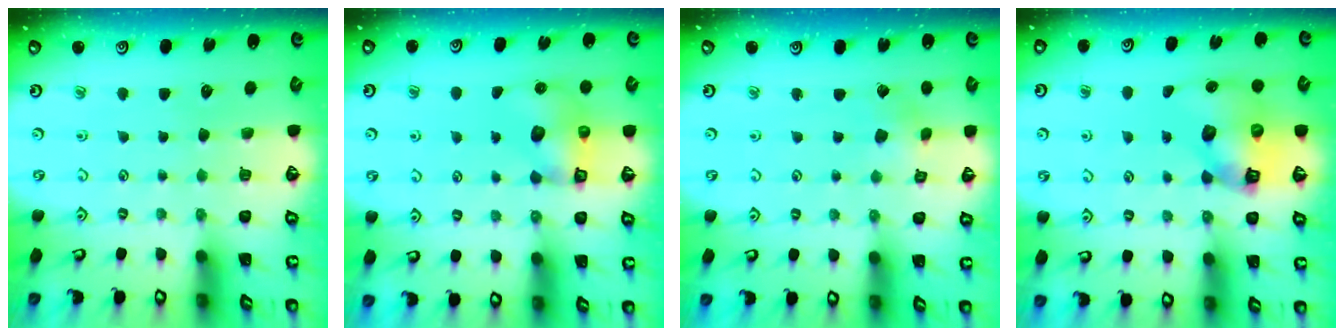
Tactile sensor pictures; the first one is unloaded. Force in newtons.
{"total": 7.6, "press": 7.6, "slide": 0.8}
{"total": 2.4, "press": 2.4, "slide": 0.2}
{"total": 10.7, "press": 10.6, "slide": 1.6}